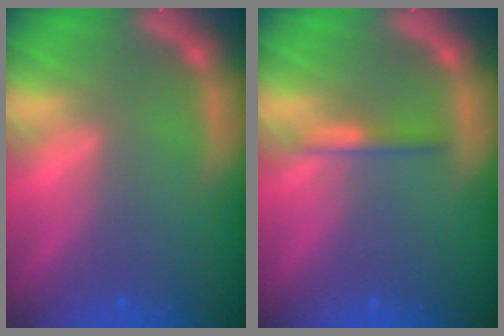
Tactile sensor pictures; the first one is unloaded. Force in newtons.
{"total": 1.4}